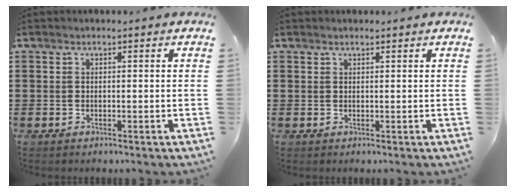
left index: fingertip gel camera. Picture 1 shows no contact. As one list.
[{"total": 0.5, "force": [0.5, 0.1, 0.2], "torque": [-0.005, 0.000, 0.010]}]